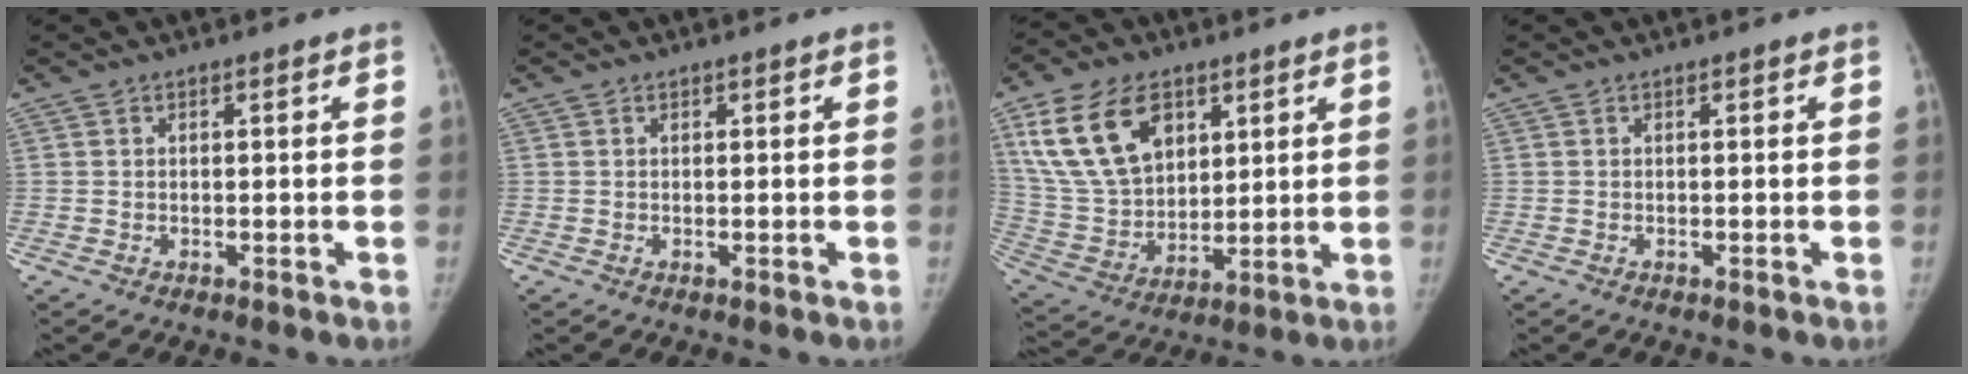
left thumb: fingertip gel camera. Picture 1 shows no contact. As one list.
[{"total": 0.0}, {"total": 18.1, "force": [8.3, 11.4, 11.3], "torque": [-0.185, -0.025, 0.170]}, {"total": 0.0}]